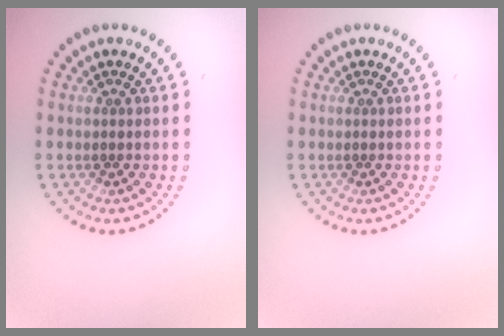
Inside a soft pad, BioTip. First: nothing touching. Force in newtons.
{"total": 0.0}